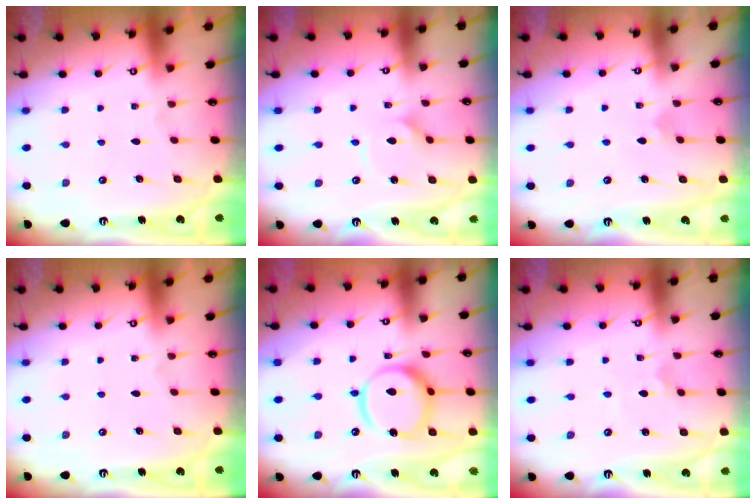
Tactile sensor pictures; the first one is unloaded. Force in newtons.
{"total": 2.9, "press": 2.9, "slide": 0.2}
{"total": 3.0, "press": 3.0, "slide": 0.2}
{"total": 0.0}
{"total": 13.5, "press": 13.4, "slide": 2.0}
{"total": 1.0, "press": 0.9, "slide": 0.4}